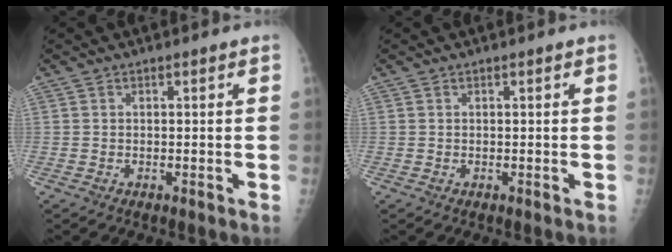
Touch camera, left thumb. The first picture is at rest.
{"total": 0.0}